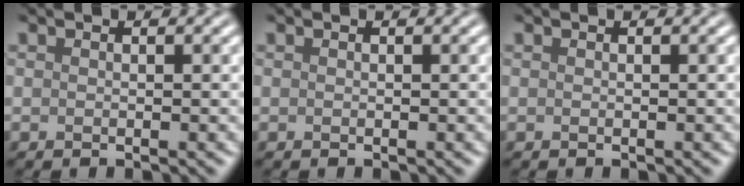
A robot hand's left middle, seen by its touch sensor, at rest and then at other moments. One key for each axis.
{"total": 0.0}
{"total": 0.0}